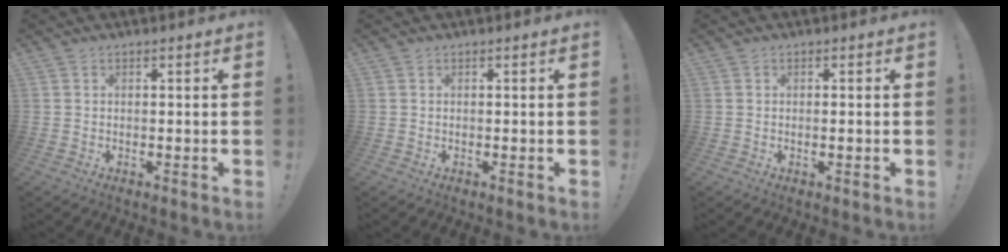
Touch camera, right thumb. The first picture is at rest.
{"total": 0.0}
{"total": 0.8, "force": [-0.3, -0.2, 0.7], "torque": [-0.013, 0.001, -0.006]}